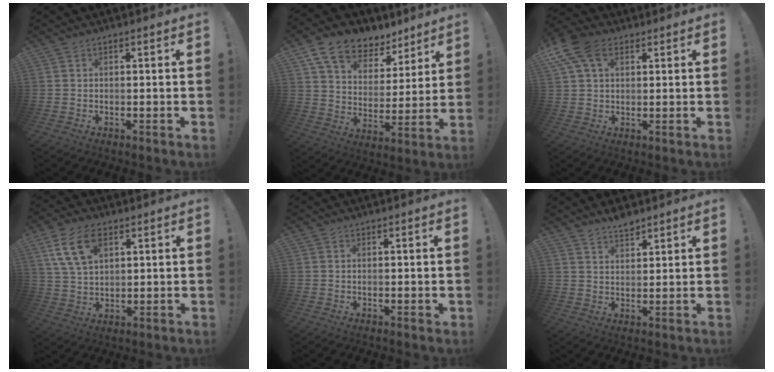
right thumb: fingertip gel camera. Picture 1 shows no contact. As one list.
[{"total": 12.9, "force": [9.4, 7.3, 5.0], "torque": [-0.095, -0.065, 0.173]}, {"total": 10.9, "force": [4.8, 6.9, 7.0], "torque": [-0.135, -0.005, 0.092]}, {"total": 12.2, "force": [5.9, 7.3, 7.9], "torque": [-0.159, -0.009, 0.113]}, {"total": 0.8, "force": [0.5, 0.4, 0.4], "torque": [-0.007, 0.000, 0.010]}, {"total": 4.8, "force": [4.3, 1.7, 1.2], "torque": [-0.011, -0.032, 0.078]}]